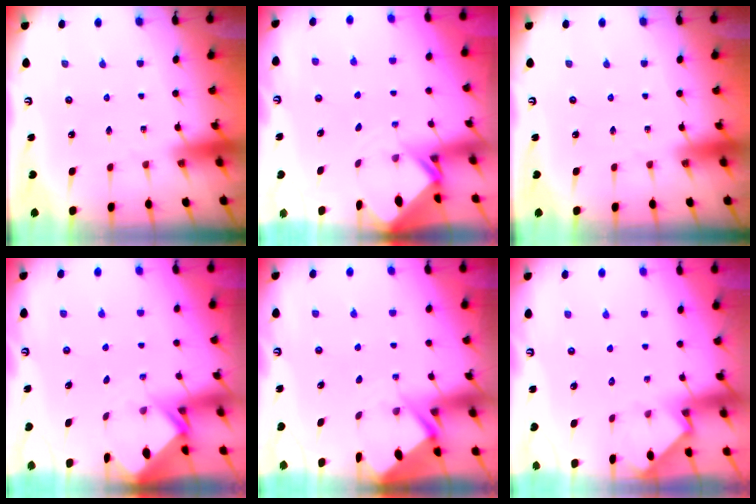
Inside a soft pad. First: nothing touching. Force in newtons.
{"total": 2.6, "press": 2.6, "slide": 0.1}
{"total": 0.0}
{"total": 2.4, "press": 2.4, "slide": 0.1}
{"total": 3.5, "press": 3.5, "slide": 0.4}
{"total": 2.6, "press": 2.6, "slide": 0.4}